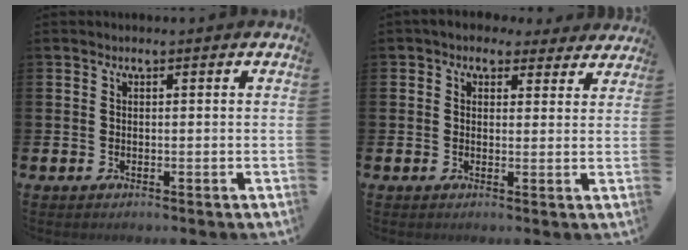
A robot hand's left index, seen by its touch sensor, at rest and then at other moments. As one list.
[{"total": 3.5, "force": [2.9, 1.9, 0.4], "torque": [-0.008, -0.014, 0.049]}]